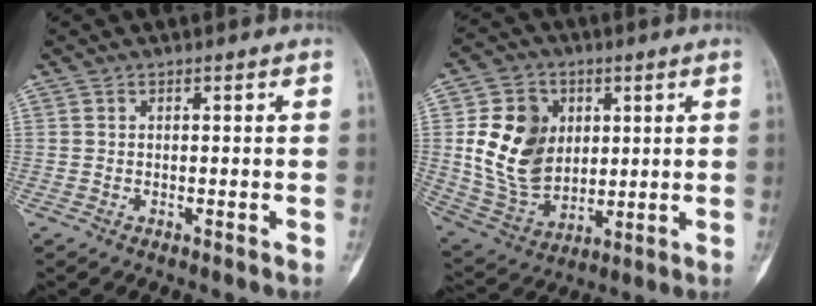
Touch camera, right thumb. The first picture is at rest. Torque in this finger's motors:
{"motor_torque": [1.53, 2.27, 1.26, 0.26, 0.12]}